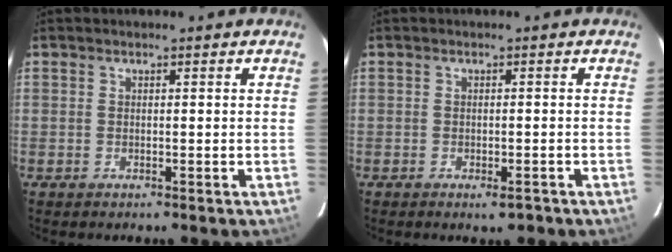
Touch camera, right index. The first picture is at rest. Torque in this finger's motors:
{"motor_torque": [-0.04, -0.09, 0.10, 0.02]}